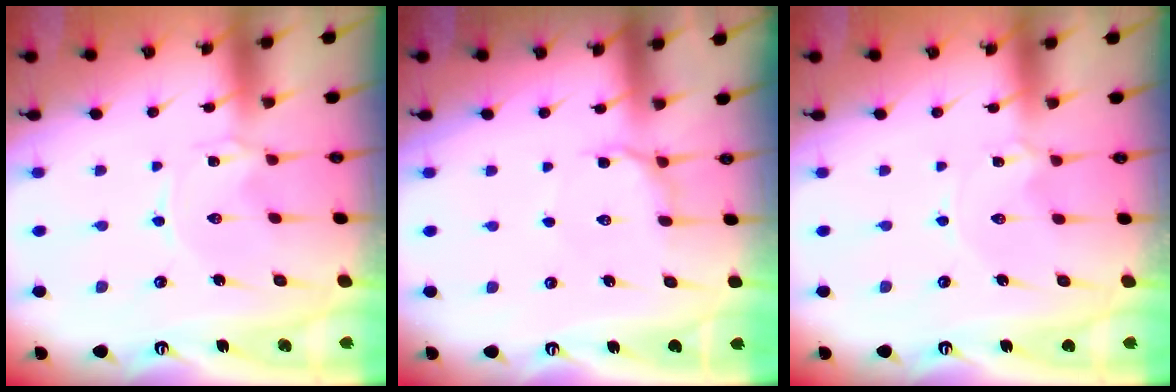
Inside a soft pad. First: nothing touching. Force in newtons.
{"total": 7.0, "press": 6.9, "slide": 1.1}
{"total": 0.0}